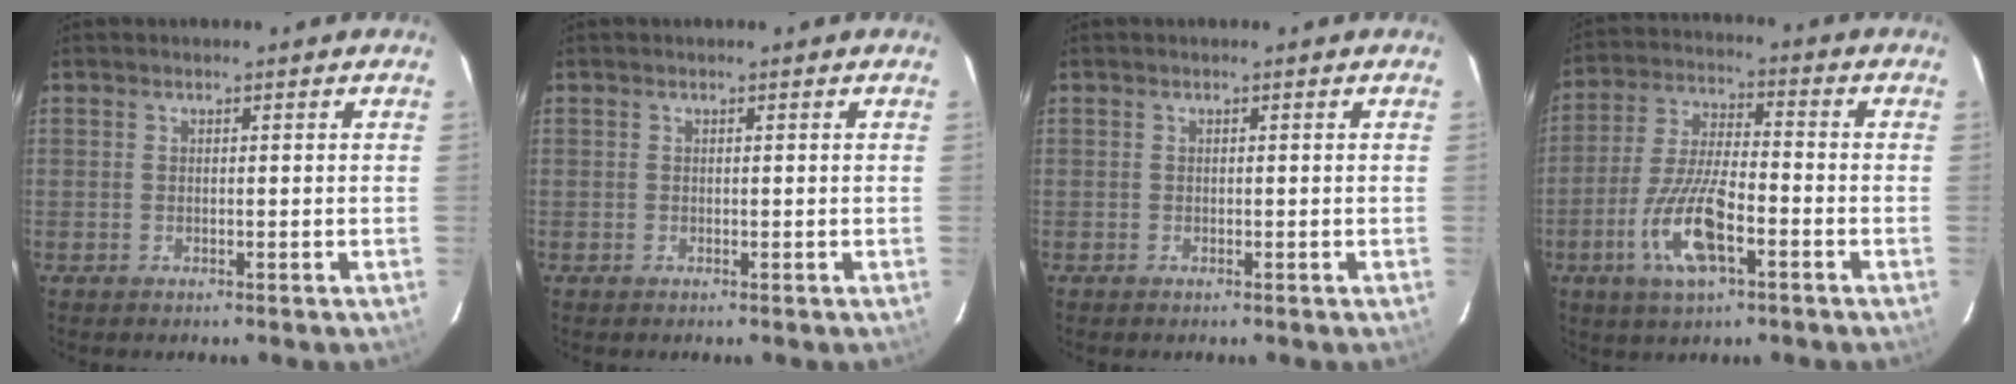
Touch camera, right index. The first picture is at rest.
{"total": 0.0}
{"total": 0.0}
{"total": 12.5, "force": [-5.4, 3.8, 10.5], "torque": [-0.224, -0.008, -0.102]}